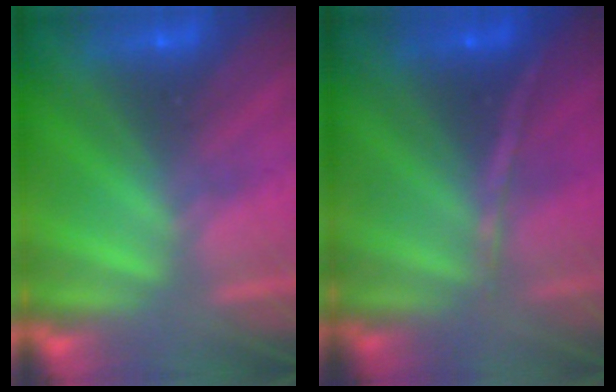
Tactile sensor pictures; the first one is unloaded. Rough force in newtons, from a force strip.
{"total": 1.3}